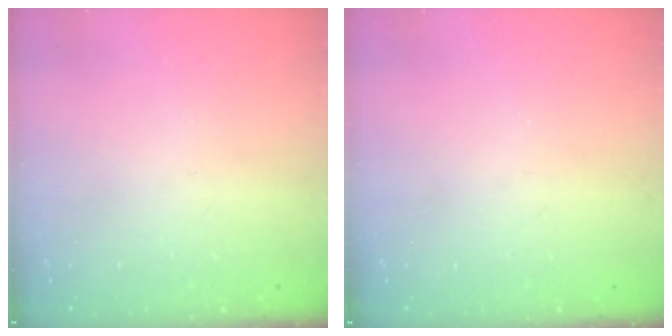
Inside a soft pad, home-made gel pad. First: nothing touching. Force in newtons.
{"total": 0.0}